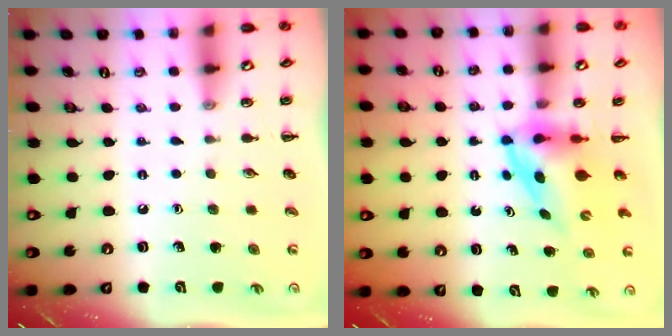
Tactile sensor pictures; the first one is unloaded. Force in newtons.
{"total": 3.9, "press": 3.8, "slide": 0.6}